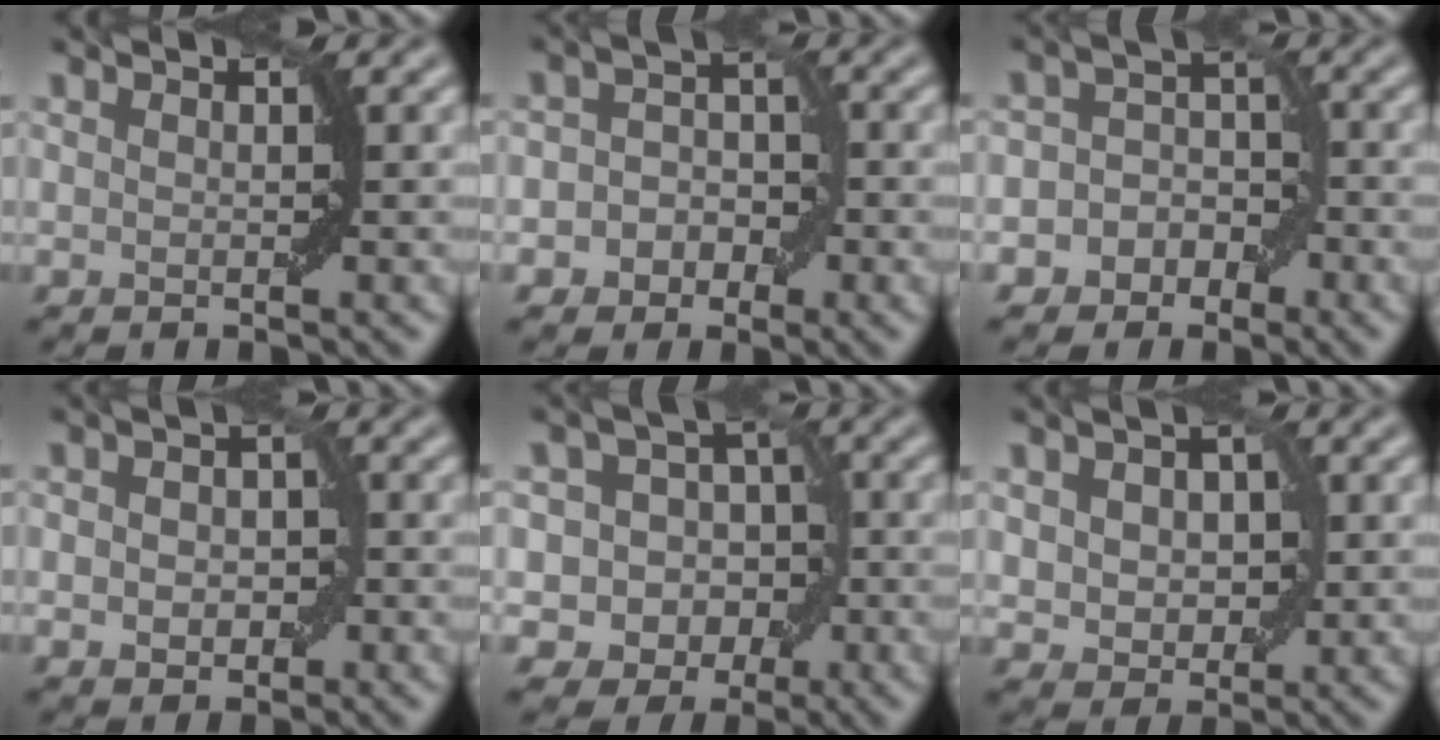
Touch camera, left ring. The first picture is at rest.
{"total": 3.5, "force": [-1.1, 3.0, 1.4], "torque": [0.012, 0.008, -0.029]}
{"total": 5.0, "force": [-2.1, 4.4, 1.1], "torque": [0.014, 0.022, -0.055]}
{"total": 3.2, "force": [-0.3, 2.4, 2.1], "torque": [-0.013, 0.001, -0.011]}
{"total": 8.2, "force": [-1.6, 7.4, 3.0], "torque": [-0.021, 0.030, -0.060]}
{"total": 4.4, "force": [0.6, 3.2, 2.9], "torque": [-0.048, 0.007, 0.006]}